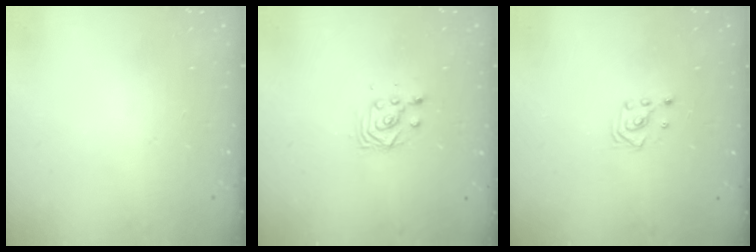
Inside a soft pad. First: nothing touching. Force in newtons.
{"total": 3.0, "press": 3.0, "slide": 0.2}
{"total": 2.8, "press": 2.8, "slide": 0.3}